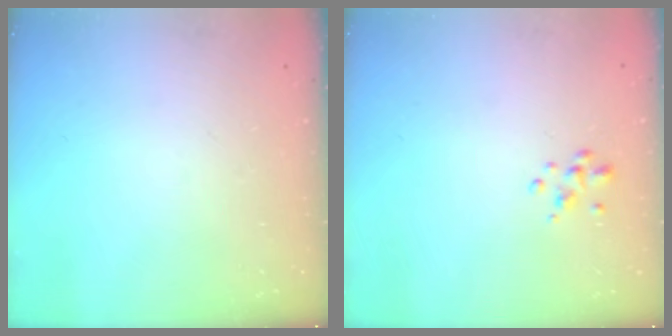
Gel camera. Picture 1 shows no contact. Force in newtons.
{"total": 2.2, "press": 2.2, "slide": 0.3}